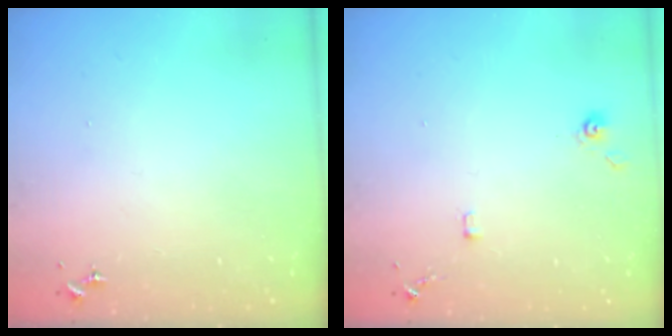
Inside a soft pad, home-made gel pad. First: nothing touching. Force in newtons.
{"total": 6.5, "press": 6.4, "slide": 0.6}